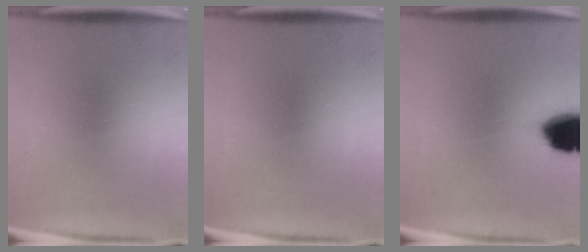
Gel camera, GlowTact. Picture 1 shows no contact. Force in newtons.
{"total": 0.0}
{"total": 12.6}